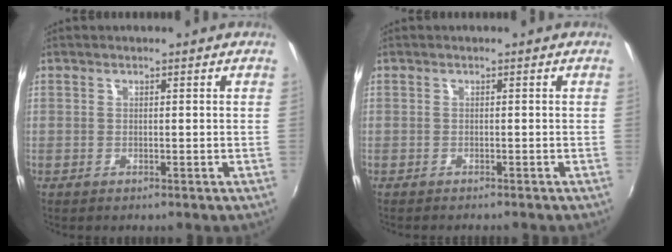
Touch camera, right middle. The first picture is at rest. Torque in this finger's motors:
{"motor_torque": [0.14, -0.97, 0.04, 0.03]}